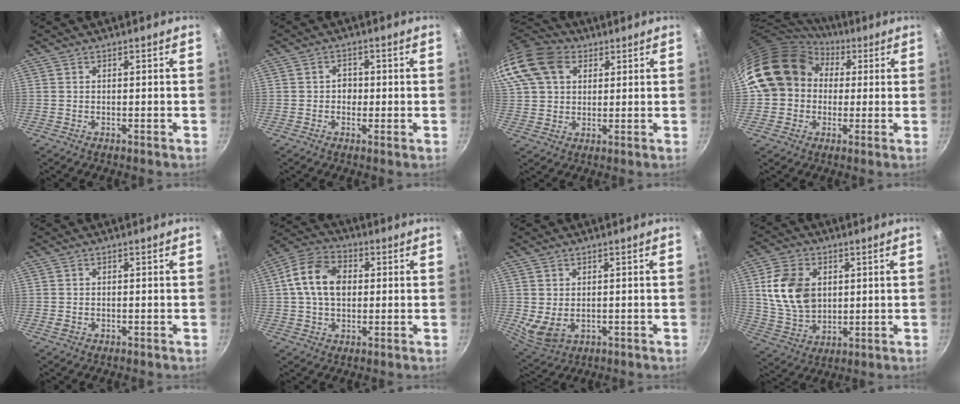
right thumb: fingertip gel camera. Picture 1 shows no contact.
{"total": 2.8, "force": [-0.2, 2.4, 1.5], "torque": [-0.009, 0.002, -0.007]}
{"total": 19.4, "force": [7.6, 14.2, 10.7], "torque": [-0.248, 0.032, 0.133]}
{"total": 15.4, "force": [3.1, 13.2, 7.3], "torque": [-0.104, 0.033, 0.046]}
{"total": 1.1, "force": [-0.4, 0.9, 0.5], "torque": [-0.009, 0.000, -0.008]}
{"total": 11.6, "force": [1.4, 8.2, 8.1], "torque": [-0.128, 0.017, 0.011]}
{"total": 5.6, "force": [-0.2, 4.0, 3.9], "torque": [-0.066, -0.014, 0.012]}
{"total": 13.1, "force": [2.5, 9.6, 8.6], "torque": [-0.141, -0.013, 0.055]}